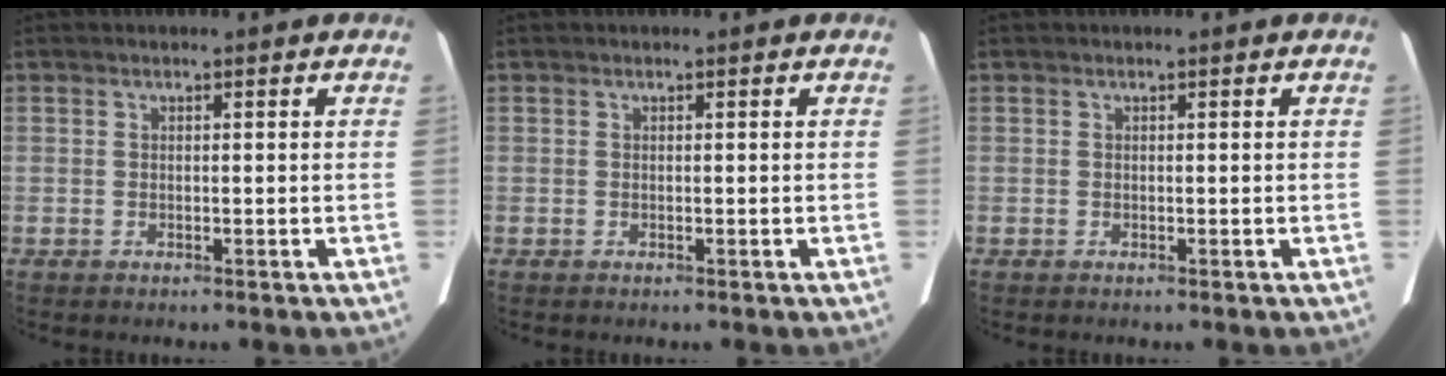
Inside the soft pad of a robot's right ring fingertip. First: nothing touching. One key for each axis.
{"total": 0.0}
{"total": 0.0}